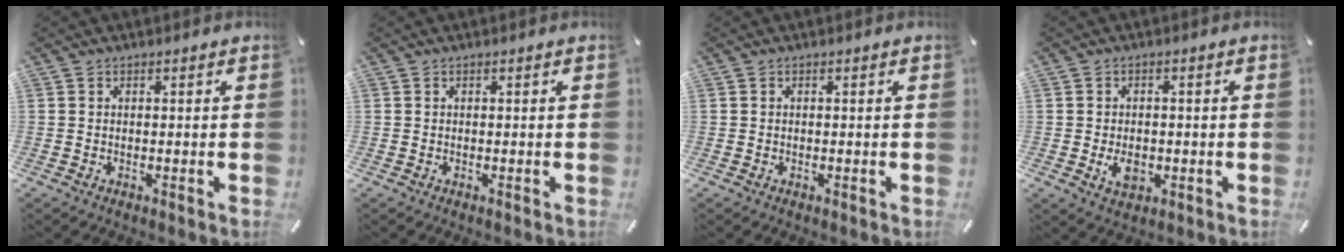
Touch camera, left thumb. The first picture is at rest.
{"total": 0.0}
{"total": 0.0}
{"total": 4.7, "force": [-1.0, 3.3, 3.2], "torque": [-0.060, -0.002, -0.020]}